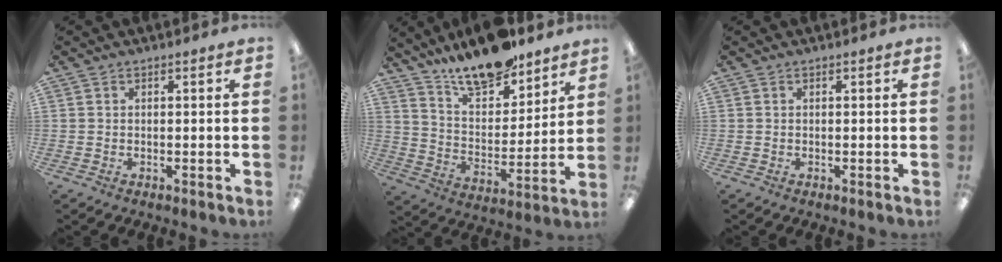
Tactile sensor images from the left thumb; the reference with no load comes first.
{"total": 16.0, "force": [13.8, 5.2, 6.2], "torque": [-0.111, -0.093, 0.245]}
{"total": 0.0}